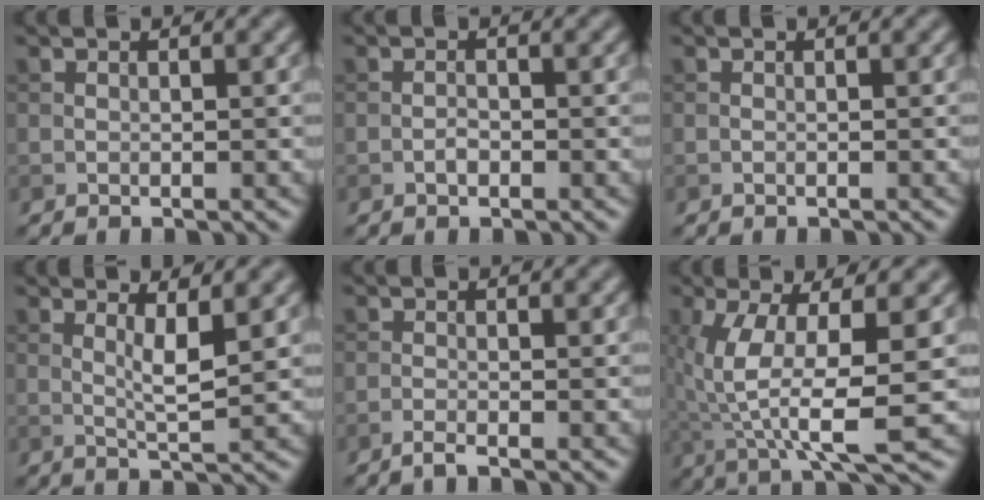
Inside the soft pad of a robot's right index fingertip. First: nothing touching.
{"total": 0.8, "force": [-0.4, 0.4, 0.6], "torque": [-0.010, 0.002, -0.009]}
{"total": 0.0}
{"total": 2.8, "force": [0.9, 0.4, 2.6], "torque": [-0.046, -0.007, 0.017]}
{"total": 1.2, "force": [-0.9, 0.2, 0.8], "torque": [-0.015, 0.001, -0.022]}
{"total": 8.2, "force": [0.1, 2.4, 7.8], "torque": [-0.167, -0.008, 0.005]}